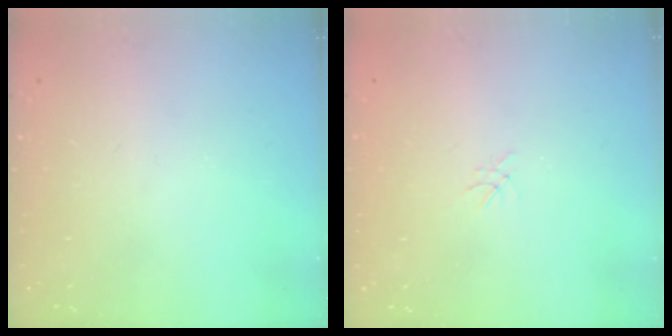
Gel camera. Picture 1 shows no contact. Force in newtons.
{"total": 0.0}